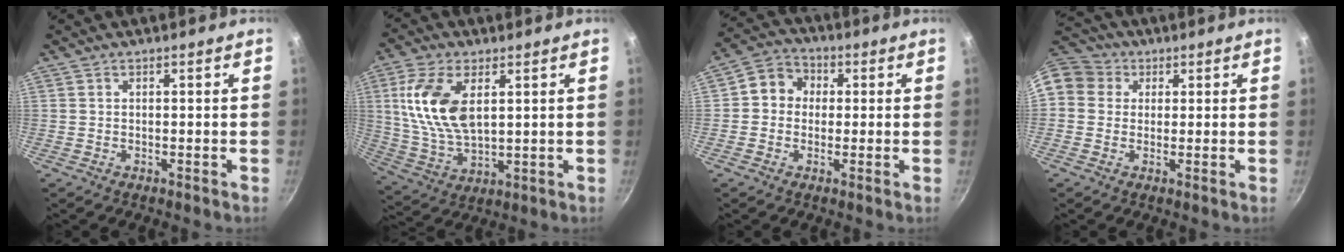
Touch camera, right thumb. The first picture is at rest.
{"total": 13.9, "force": [3.7, 7.3, 11.2], "torque": [-0.217, -0.014, 0.078]}
{"total": 6.9, "force": [0.5, 6.2, 3.0], "torque": [-0.021, 0.015, -0.012]}
{"total": 11.2, "force": [2.6, 9.8, 4.8], "torque": [-0.089, 0.029, 0.031]}